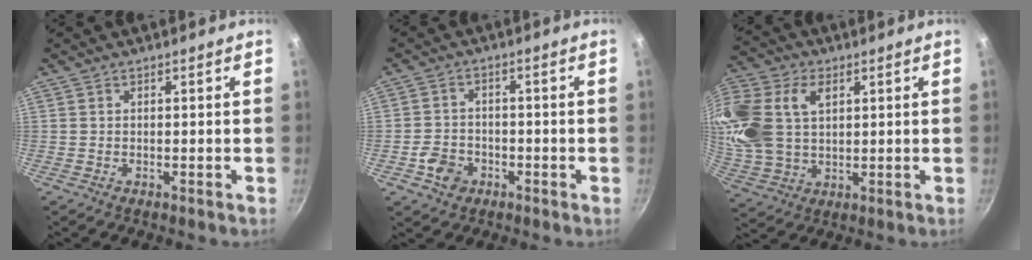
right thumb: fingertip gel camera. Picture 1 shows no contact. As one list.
[{"total": 3.3, "force": [-1.7, 2.6, 1.2], "torque": [-0.014, 0.020, -0.029]}, {"total": 21.4, "force": [6.2, 14.9, 14.1], "torque": [-0.329, 0.018, 0.122]}]